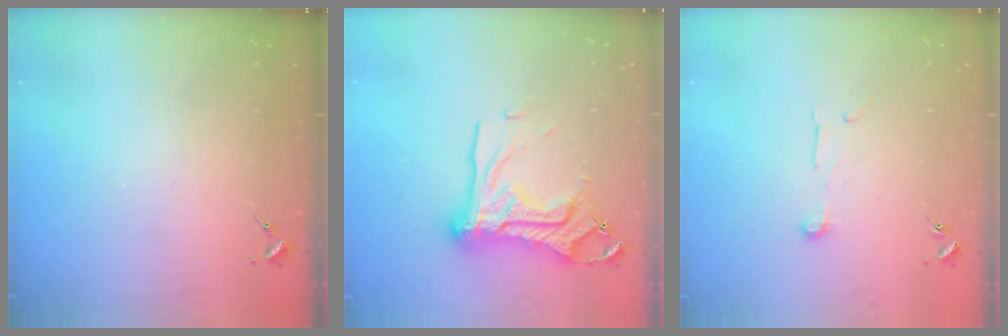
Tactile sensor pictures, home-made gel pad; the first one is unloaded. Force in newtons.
{"total": 21.6, "press": 21.5, "slide": 1.9}
{"total": 7.1, "press": 7.1, "slide": 0.3}